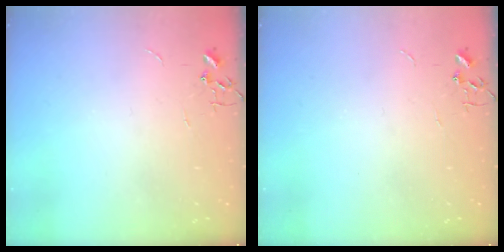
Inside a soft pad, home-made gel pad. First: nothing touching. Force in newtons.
{"total": 0.0}